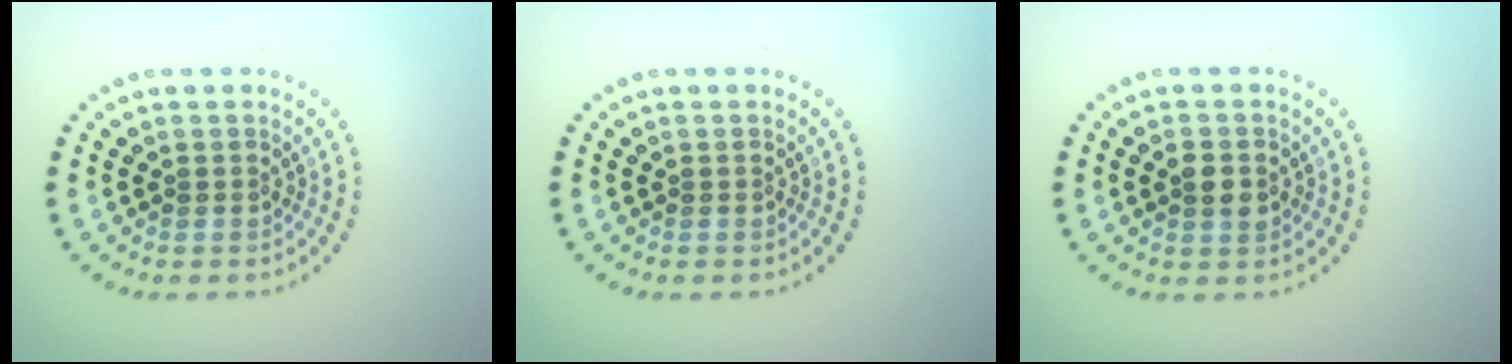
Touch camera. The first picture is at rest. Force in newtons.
{"total": 0.0}
{"total": 2.4, "press": 2.4, "slide": 0.1}